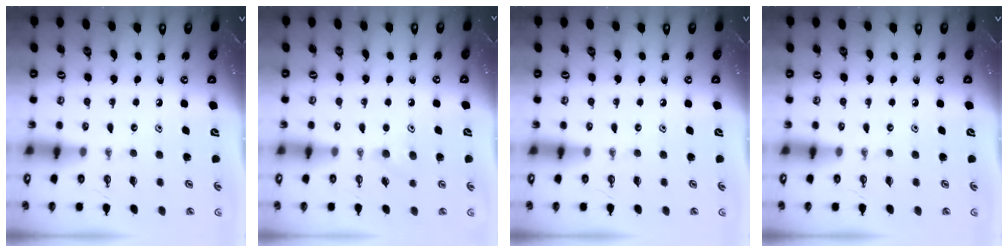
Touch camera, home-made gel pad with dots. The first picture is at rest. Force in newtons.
{"total": 3.3, "press": 3.1, "slide": 1.1}
{"total": 0.0}
{"total": 0.0}